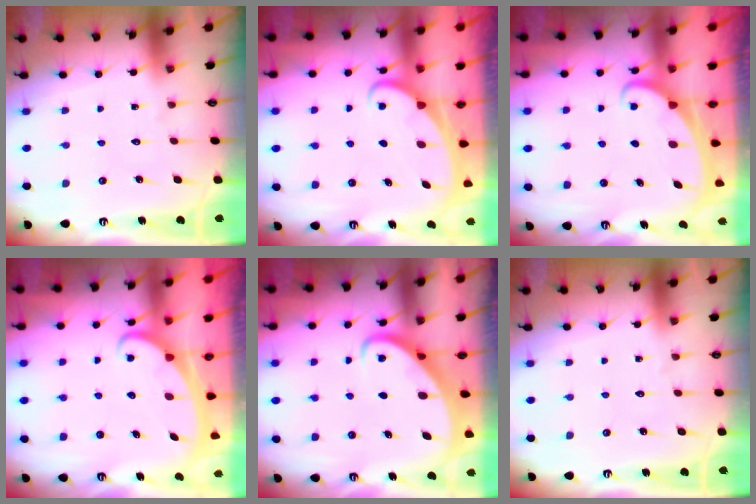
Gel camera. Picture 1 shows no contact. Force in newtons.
{"total": 2.3, "press": 2.3, "slide": 0.4}
{"total": 1.9, "press": 1.9, "slide": 0.1}
{"total": 2.3, "press": 2.3, "slide": 0.3}
{"total": 2.6, "press": 2.6, "slide": 0.3}
{"total": 0.0}